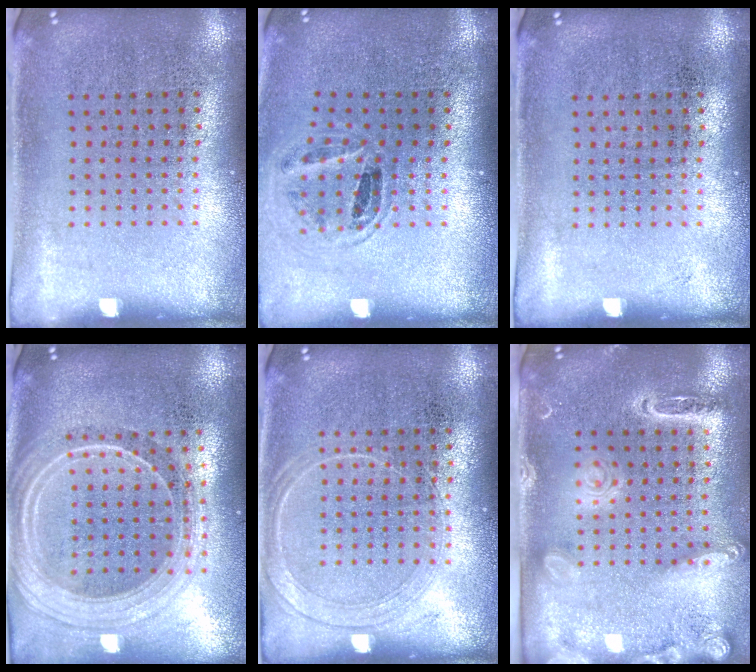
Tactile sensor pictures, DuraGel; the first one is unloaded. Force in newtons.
{"total": 0.9, "press": 0.9, "slide": 0.2}
{"total": 0.0}
{"total": 2.4, "press": 2.0, "slide": 1.2}
{"total": 1.6, "press": 1.6, "slide": 0.2}
{"total": 2.2, "press": 1.9, "slide": 1.1}